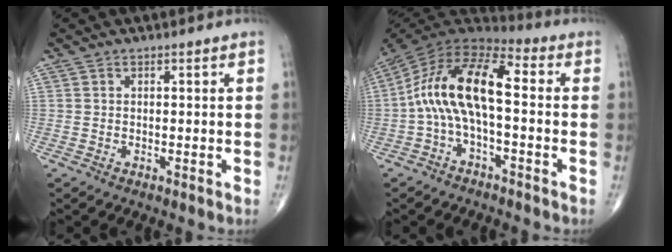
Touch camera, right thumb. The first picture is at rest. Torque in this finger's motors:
{"motor_torque": [2.16, 2.26, 0.71, -0.69, 0.48]}